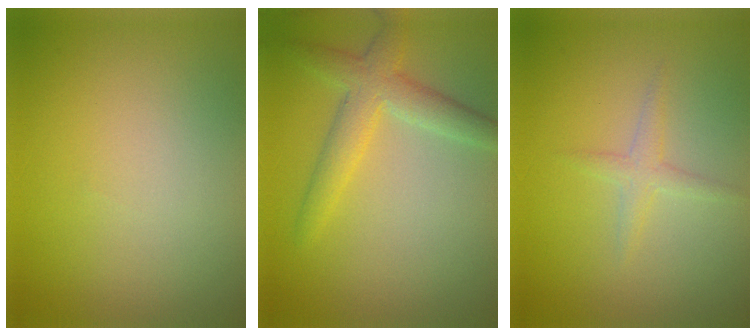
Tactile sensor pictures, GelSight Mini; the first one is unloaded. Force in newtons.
{"total": 3.6, "press": 3.6, "slide": 0.2}
{"total": 1.4, "press": 1.4, "slide": 0.0}